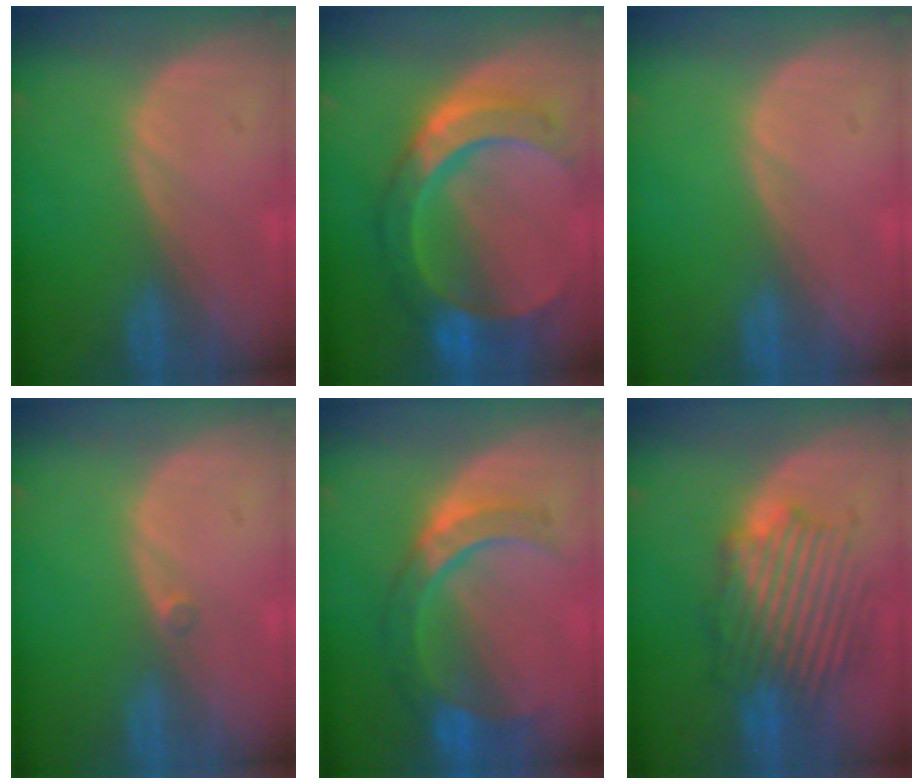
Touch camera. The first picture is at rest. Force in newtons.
{"total": 10.4, "press": 10.3, "slide": 1.0}
{"total": 0.0}
{"total": 0.7, "press": 0.6, "slide": 0.3}
{"total": 7.8, "press": 7.6, "slide": 1.6}
{"total": 8.7, "press": 8.6, "slide": 1.6}